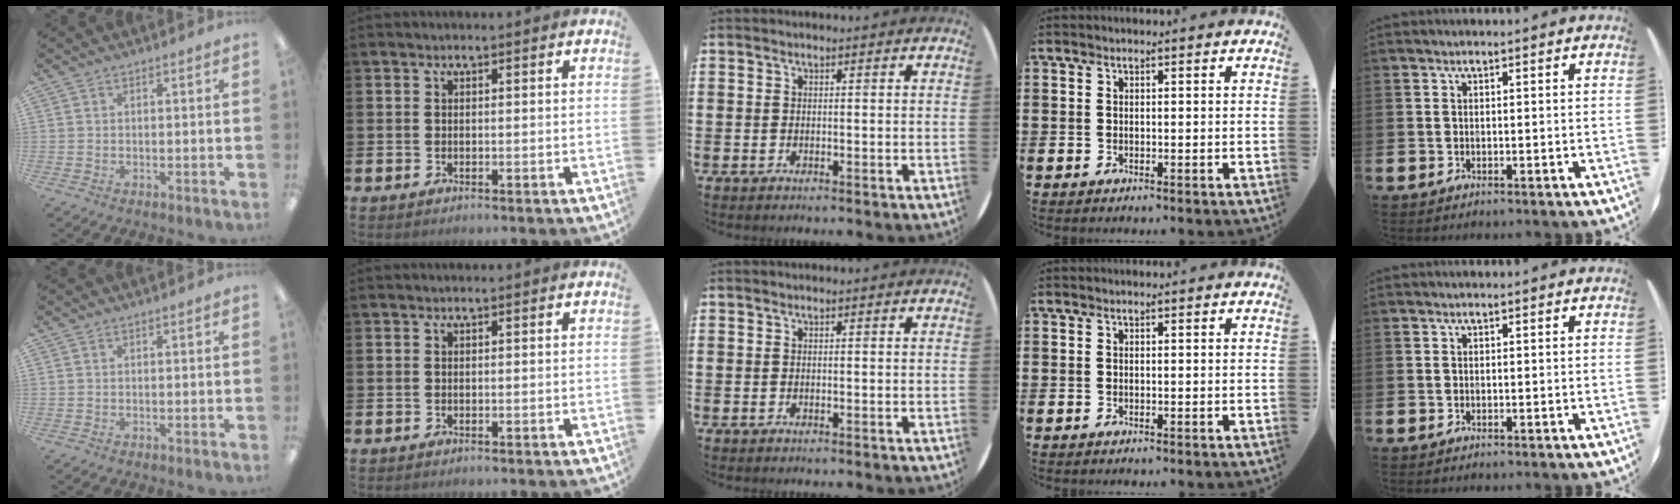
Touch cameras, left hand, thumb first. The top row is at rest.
{}